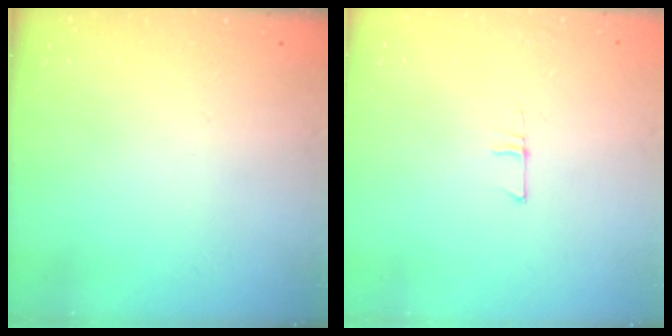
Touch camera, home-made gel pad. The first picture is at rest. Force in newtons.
{"total": 4.8, "press": 4.8, "slide": 0.3}